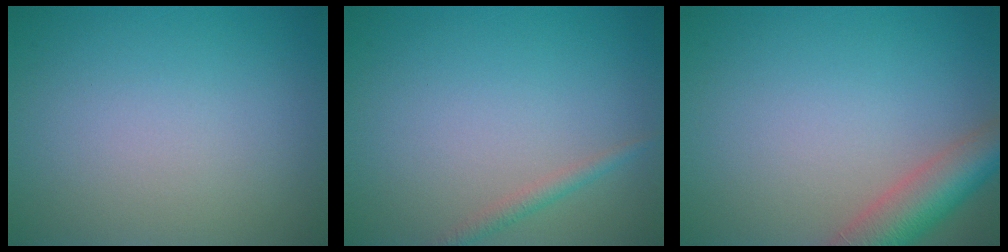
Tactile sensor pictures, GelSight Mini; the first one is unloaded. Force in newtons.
{"total": 1.2, "press": 1.2, "slide": 0.0}
{"total": 5.4, "press": 5.4, "slide": 0.5}